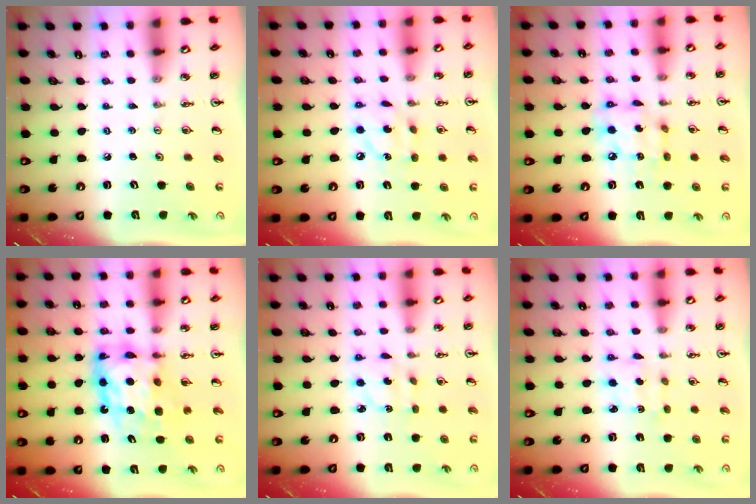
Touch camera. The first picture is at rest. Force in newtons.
{"total": 8.9, "press": 8.9, "slide": 0.5}
{"total": 11.0, "press": 11.0, "slide": 0.8}
{"total": 12.2, "press": 12.1, "slide": 1.2}
{"total": 3.5, "press": 3.5, "slide": 0.2}
{"total": 2.9, "press": 2.8, "slide": 0.6}